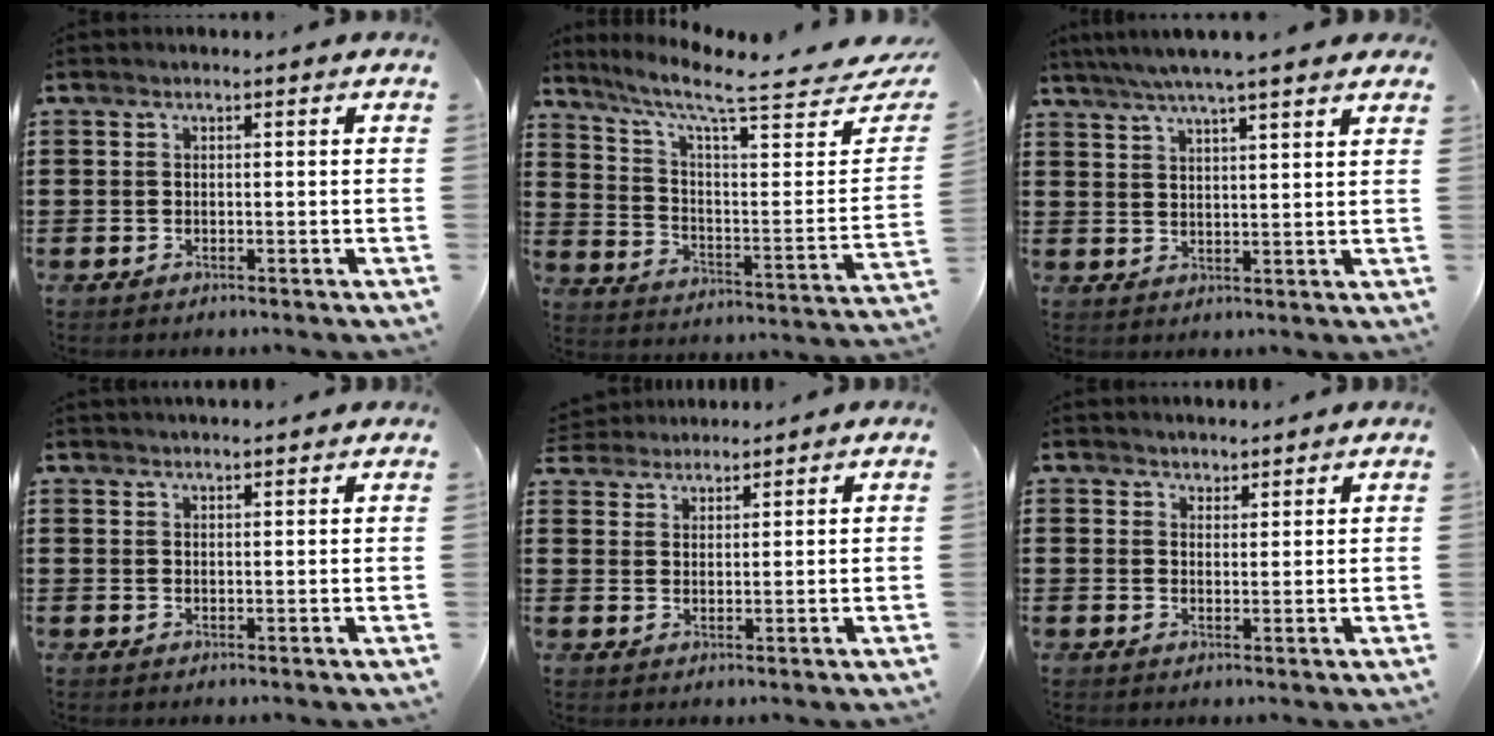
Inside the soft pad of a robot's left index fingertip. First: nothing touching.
{"total": 9.2, "force": [7.4, 0.7, 5.3], "torque": [-0.126, -0.061, 0.119]}
{"total": 5.2, "force": [4.4, -0.1, 2.7], "torque": [-0.065, -0.012, 0.076]}
{"total": 1.7, "force": [1.6, 0.1, 0.2], "torque": [-0.008, 0.001, 0.032]}
{"total": 2.9, "force": [2.8, 0.9, -0.2], "torque": [-0.007, -0.002, 0.053]}
{"total": 2.0, "force": [1.9, 0.6, -0.3], "torque": [0.001, 0.001, 0.038]}